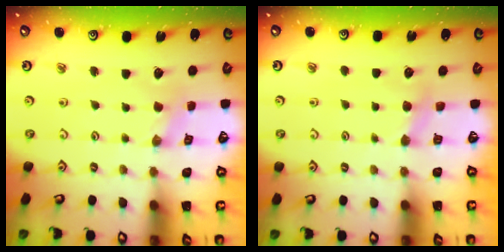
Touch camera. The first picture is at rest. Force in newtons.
{"total": 2.9, "press": 2.9, "slide": 0.5}